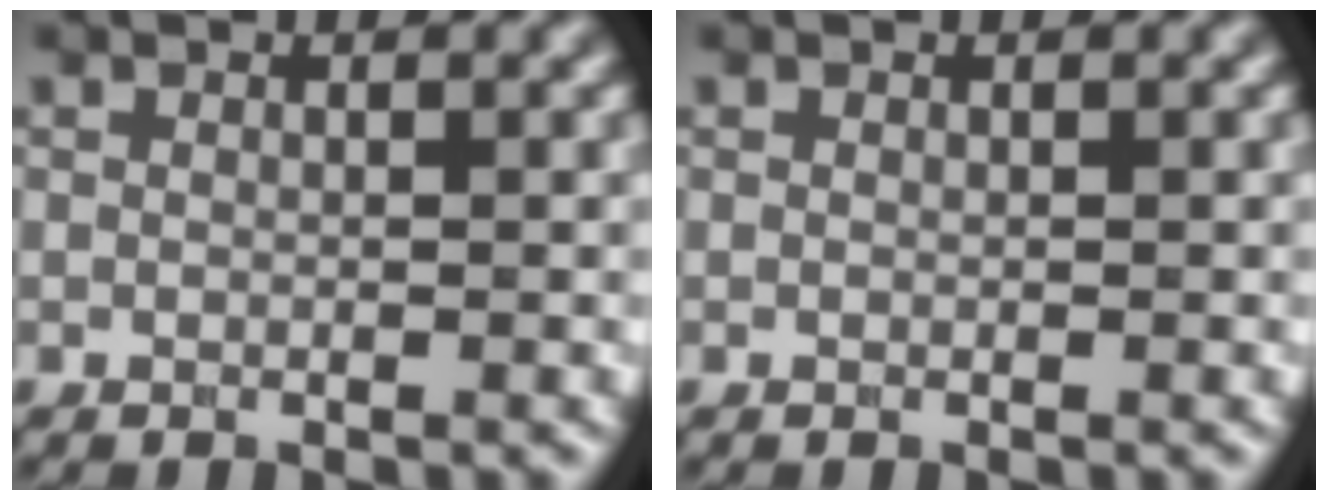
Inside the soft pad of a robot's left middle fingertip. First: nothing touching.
{"total": 0.0}